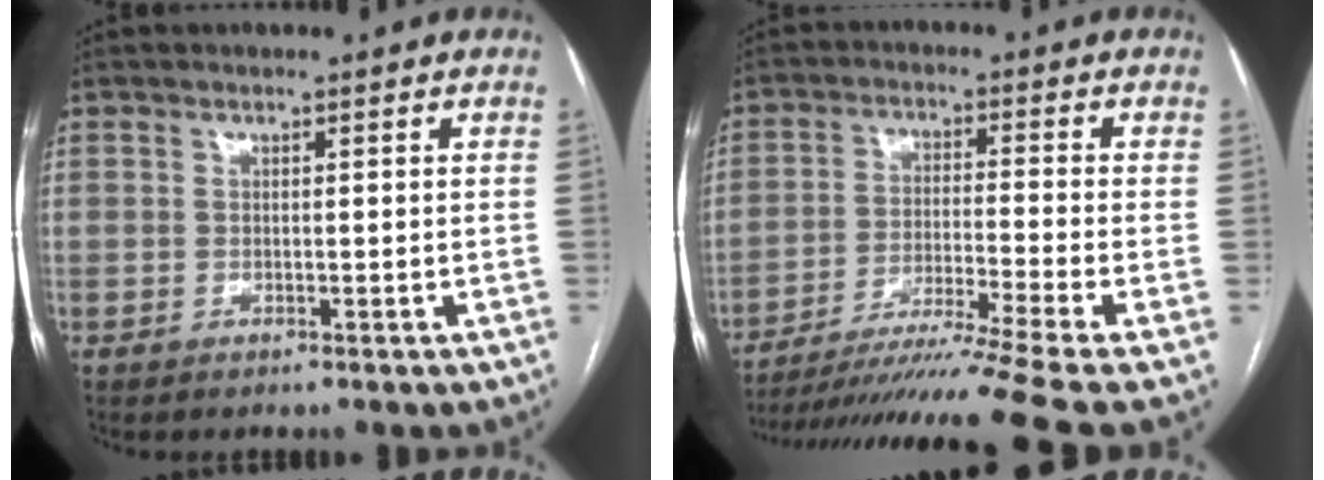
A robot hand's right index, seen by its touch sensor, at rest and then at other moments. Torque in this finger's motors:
{"motor_torque": [1.18, -0.96, 0.81, 0.21]}